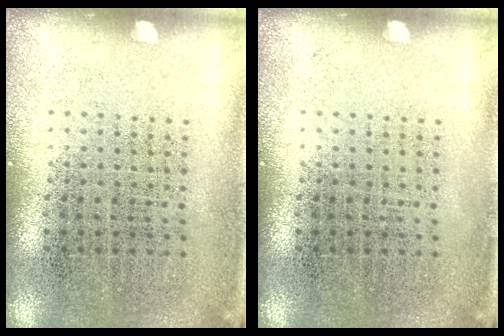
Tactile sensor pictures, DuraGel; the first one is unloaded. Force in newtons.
{"total": 0.0}